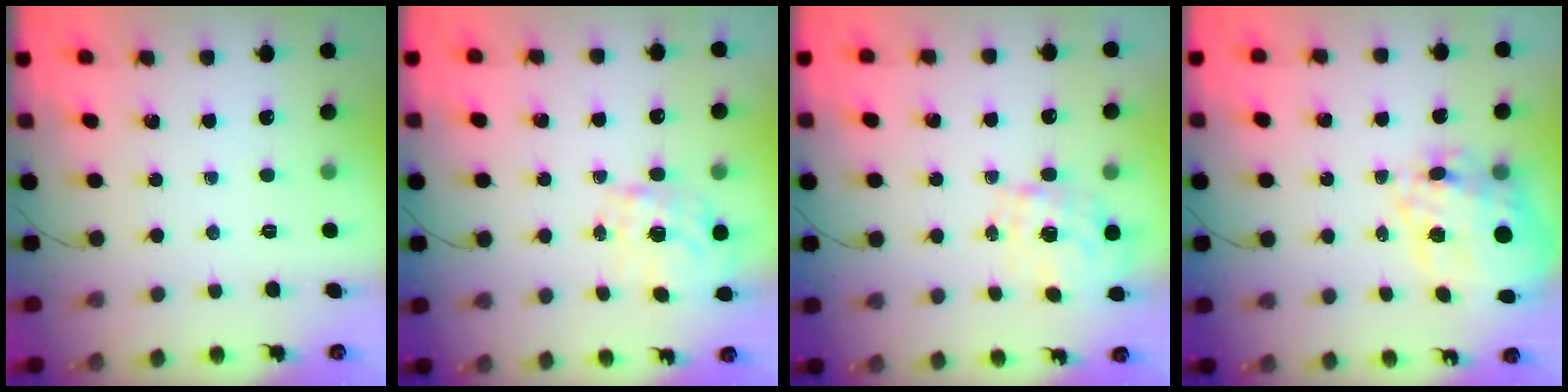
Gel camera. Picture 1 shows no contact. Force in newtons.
{"total": 1.4, "press": 1.2, "slide": 0.7}
{"total": 1.5, "press": 1.3, "slide": 0.8}
{"total": 15.8, "press": 15.4, "slide": 3.3}